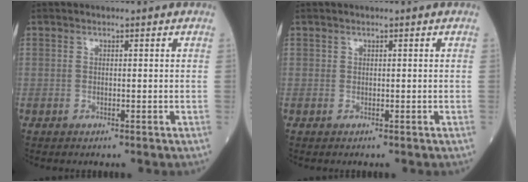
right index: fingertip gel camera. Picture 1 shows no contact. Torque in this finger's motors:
{"motor_torque": [0.08, -0.20, -0.05, -0.01]}